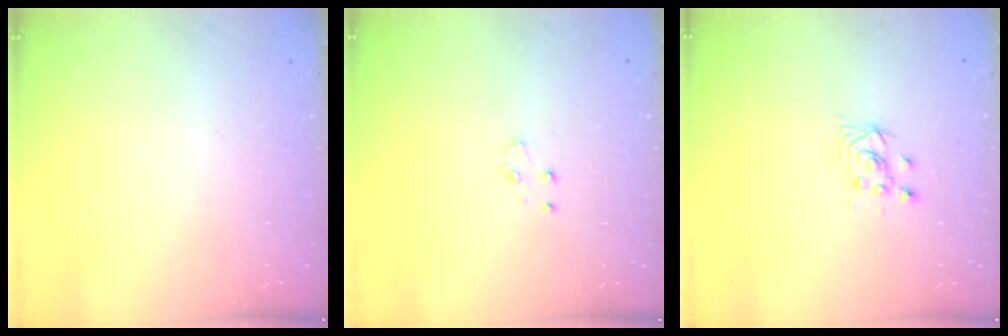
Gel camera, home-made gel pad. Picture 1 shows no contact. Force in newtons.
{"total": 4.2, "press": 4.2, "slide": 0.4}
{"total": 2.9, "press": 2.9, "slide": 0.1}